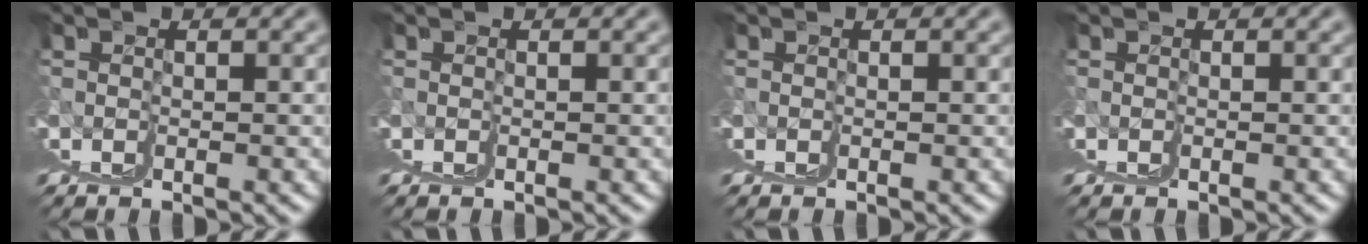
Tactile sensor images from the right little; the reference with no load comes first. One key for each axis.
{"total": 0.0}
{"total": 0.0}
{"total": 0.0}